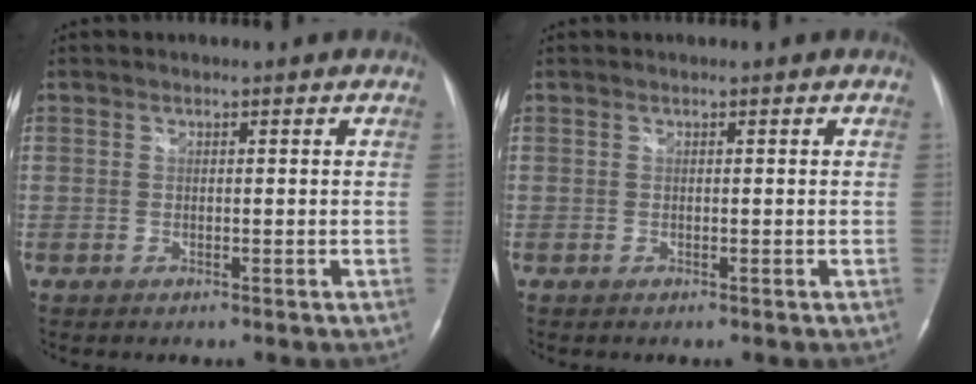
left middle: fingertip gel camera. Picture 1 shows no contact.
{"total": 0.0}